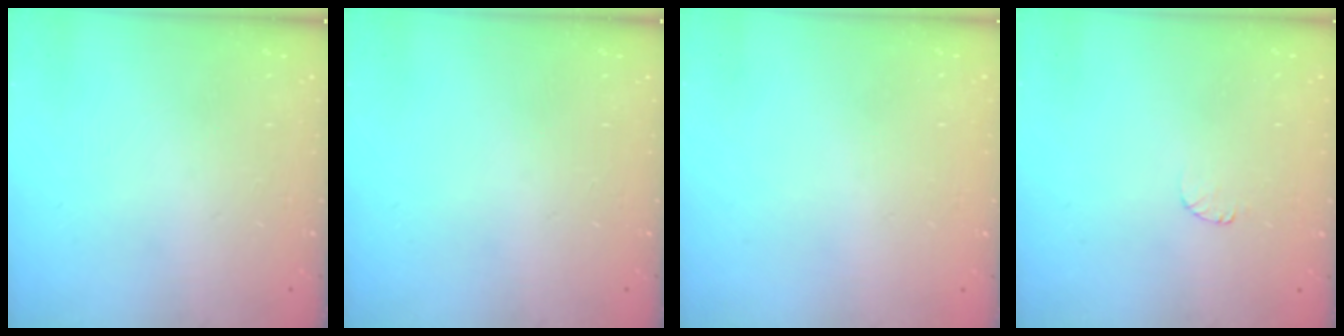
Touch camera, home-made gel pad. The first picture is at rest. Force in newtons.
{"total": 0.0}
{"total": 0.5, "press": 0.5, "slide": 0.1}
{"total": 3.5, "press": 3.5, "slide": 0.4}